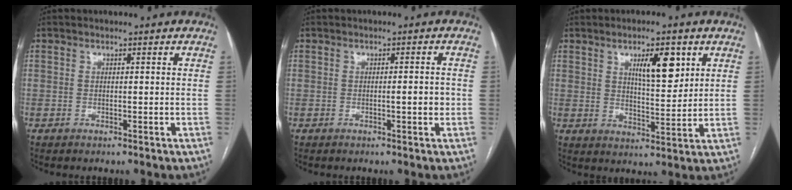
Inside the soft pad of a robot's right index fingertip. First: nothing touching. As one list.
[{"total": 2.2, "force": [-0.4, 0.2, 2.2], "torque": [-0.032, 0.000, -0.007]}, {"total": 7.6, "force": [3.5, 2.1, 6.4], "torque": [-0.103, 0.000, 0.059]}]